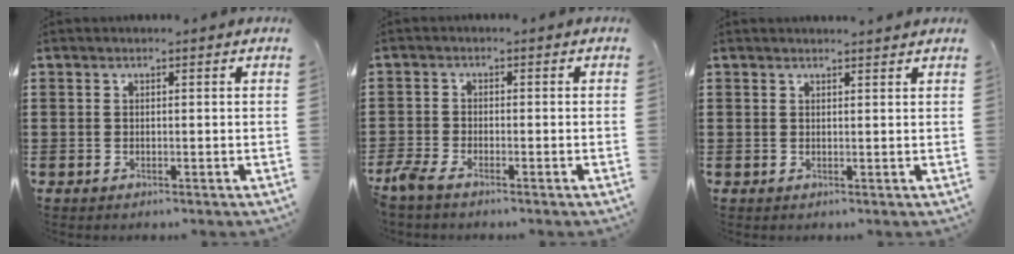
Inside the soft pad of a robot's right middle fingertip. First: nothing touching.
{"total": 2.6, "force": [-2.1, 0.5, 1.4], "torque": [-0.053, -0.007, -0.051]}
{"total": 1.0, "force": [1.0, -0.1, 0.2], "torque": [0.003, -0.005, 0.016]}